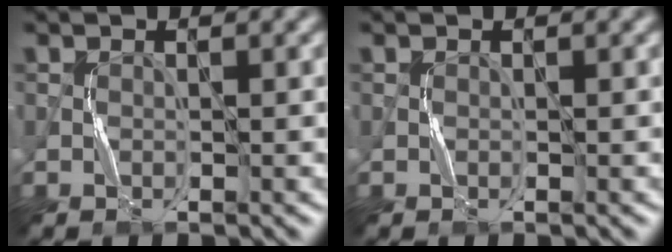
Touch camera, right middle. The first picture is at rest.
{"total": 0.0}